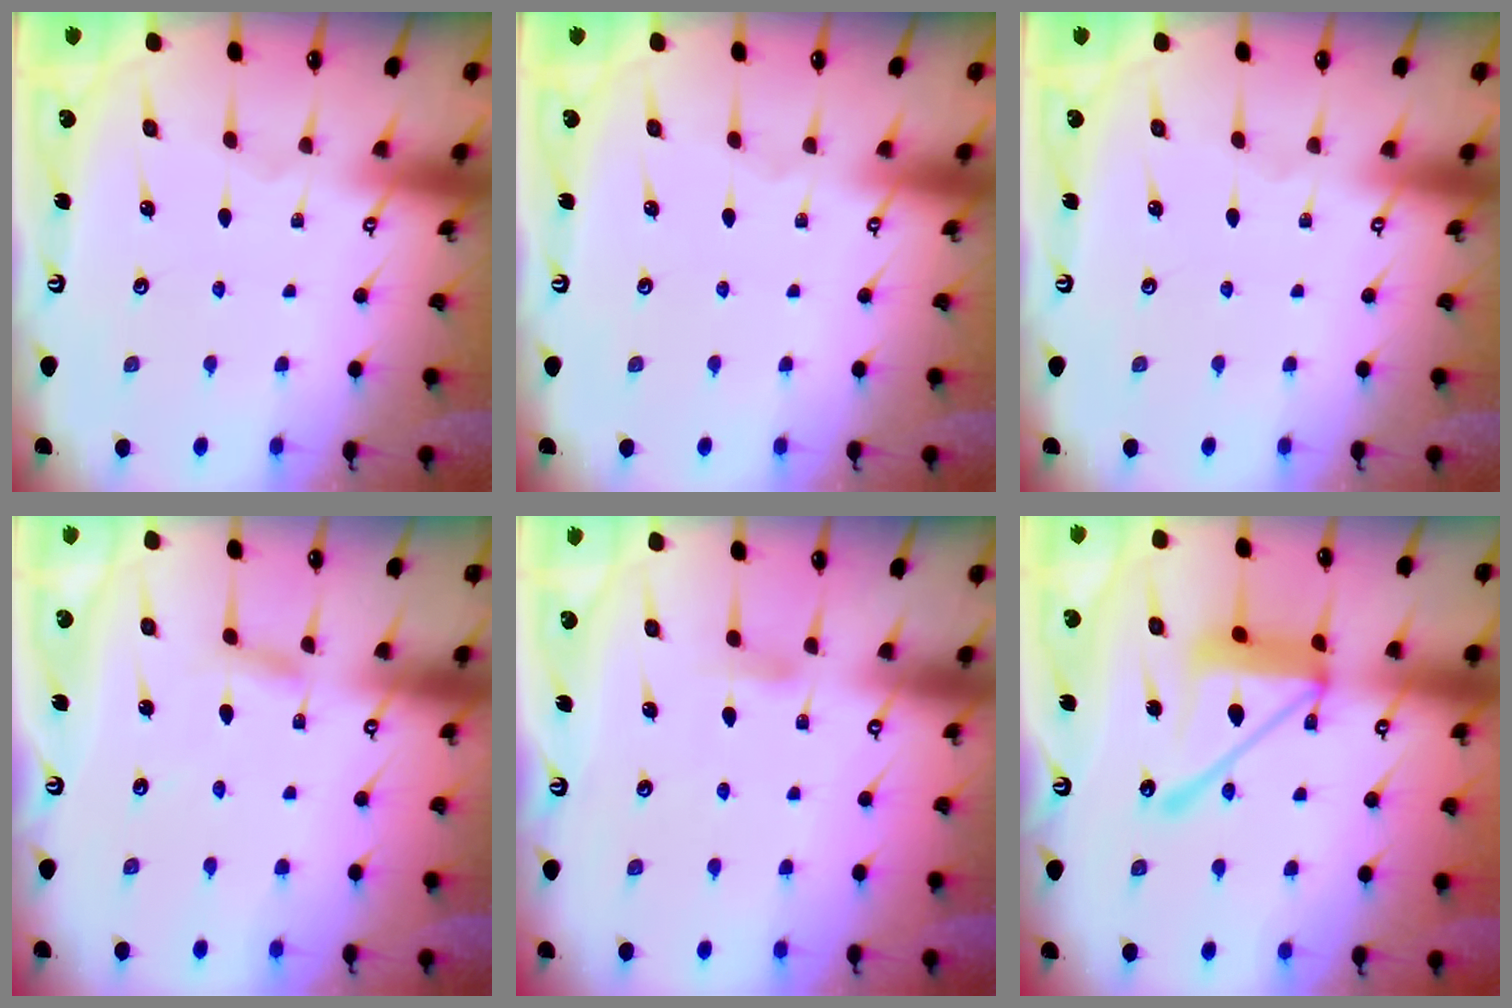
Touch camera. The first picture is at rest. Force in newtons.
{"total": 0.0}
{"total": 0.0}
{"total": 2.5, "press": 2.4, "slide": 0.3}
{"total": 3.7, "press": 3.7, "slide": 0.4}
{"total": 17.0, "press": 16.9, "slide": 1.6}